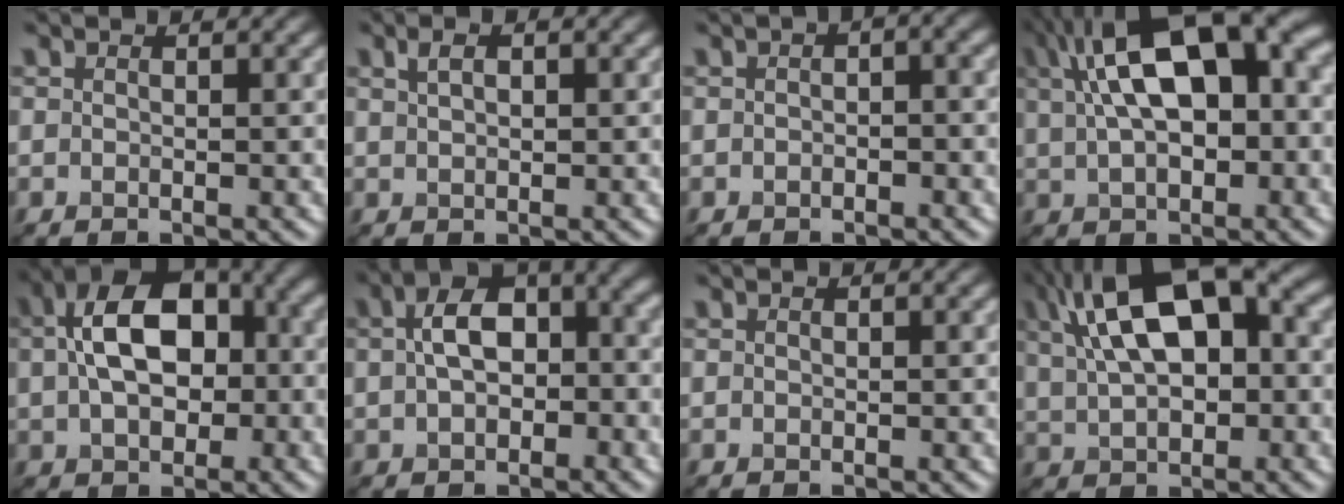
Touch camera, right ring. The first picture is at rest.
{"total": 0.8, "force": [0.2, -0.8, 0.0], "torque": [-0.022, 0.003, 0.034]}
{"total": 2.1, "force": [-0.1, 0.8, 1.9], "torque": [-0.021, 0.010, -0.003]}
{"total": 11.2, "force": [3.0, 4.7, 9.7], "torque": [-0.162, 0.024, 0.074]}
{"total": 8.3, "force": [0.5, 4.7, 6.9], "torque": [-0.150, 0.019, 0.030]}
{"total": 4.6, "force": [-0.4, 2.2, 4.0], "torque": [-0.089, 0.015, 0.015]}
{"total": 0.0}
{"total": 10.0, "force": [3.0, 4.4, 8.4], "torque": [-0.160, 0.024, 0.075]}